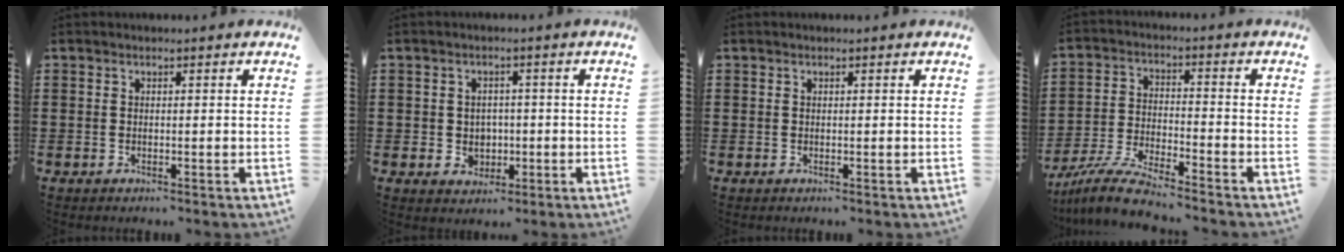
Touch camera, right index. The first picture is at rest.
{"total": 2.9, "force": [0.0, 2.8, 0.9], "torque": [-0.024, 0.002, -0.005]}
{"total": 0.0}
{"total": 7.4, "force": [-6.9, 0.0, 2.6], "torque": [-0.062, -0.002, -0.135]}